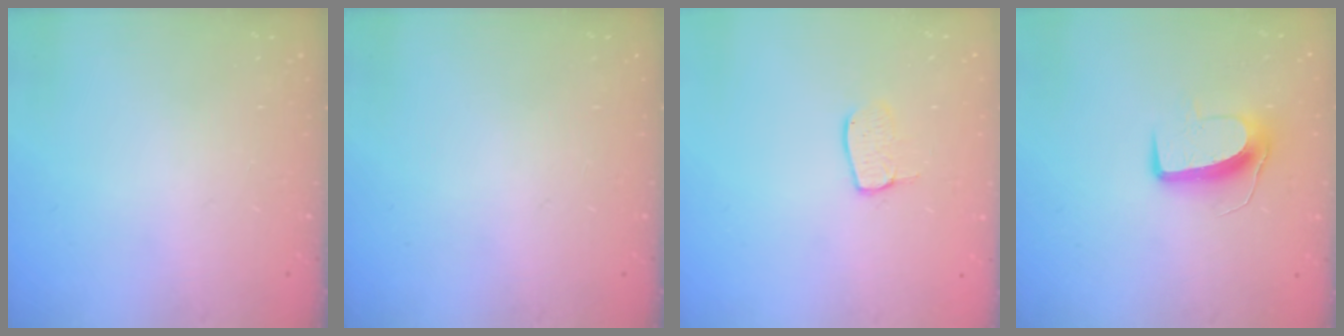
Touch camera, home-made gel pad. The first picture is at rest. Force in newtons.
{"total": 0.0}
{"total": 6.9, "press": 6.9, "slide": 0.4}
{"total": 9.2, "press": 9.2, "slide": 0.4}